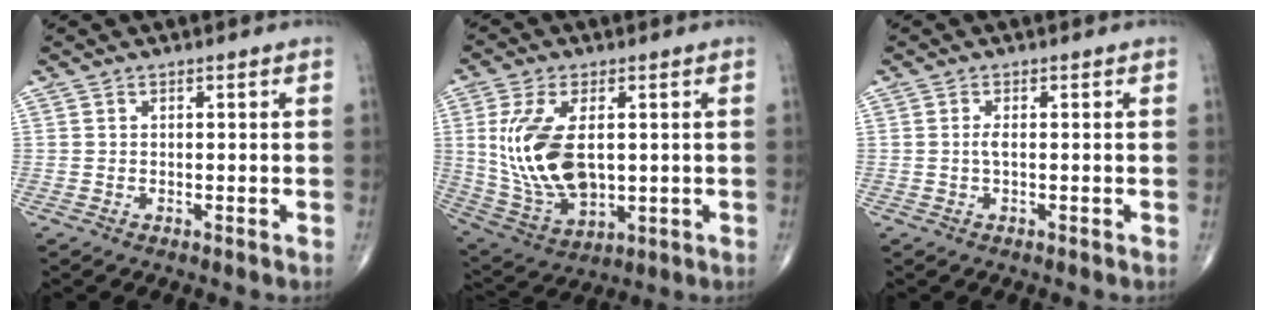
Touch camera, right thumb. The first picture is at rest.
{"total": 15.5, "force": [1.6, 8.5, 12.9], "torque": [-0.256, -0.014, 0.045]}
{"total": 1.1, "force": [-0.1, 0.2, 1.1], "torque": [-0.025, -0.002, -0.002]}